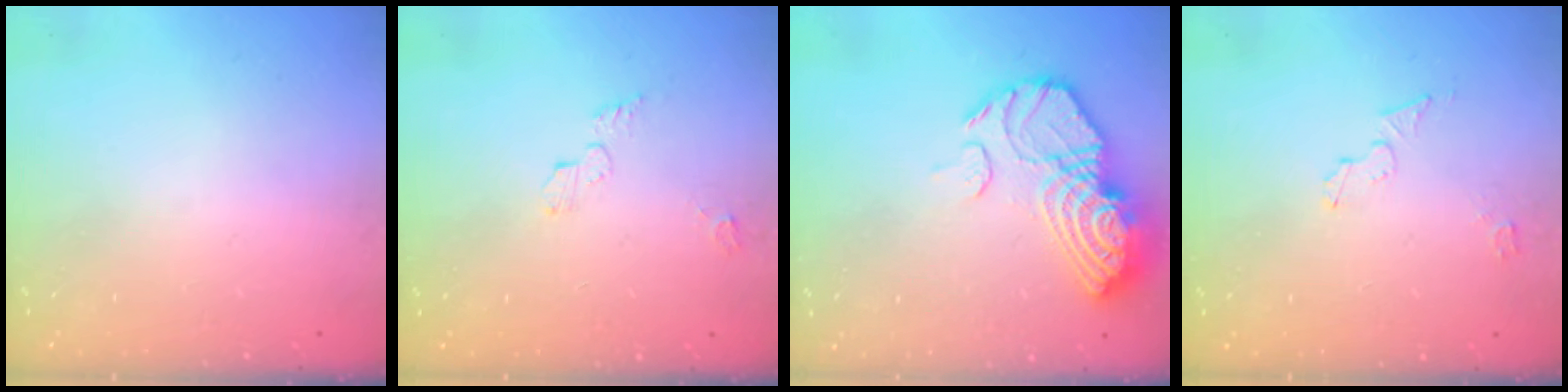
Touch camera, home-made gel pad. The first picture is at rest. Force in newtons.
{"total": 3.6, "press": 3.6, "slide": 0.0}
{"total": 19.4, "press": 16.7, "slide": 9.9}
{"total": 4.4, "press": 4.4, "slide": 0.1}